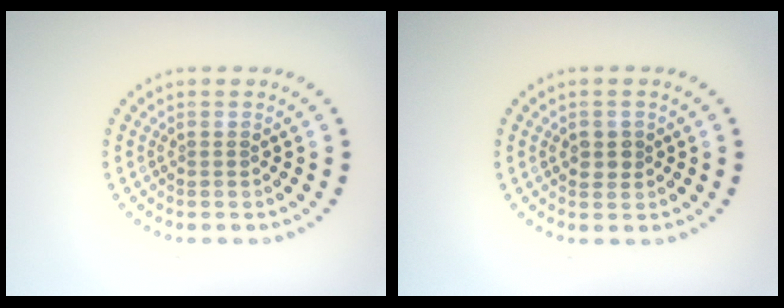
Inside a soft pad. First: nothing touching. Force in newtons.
{"total": 1.6, "press": 1.6, "slide": 0.3}